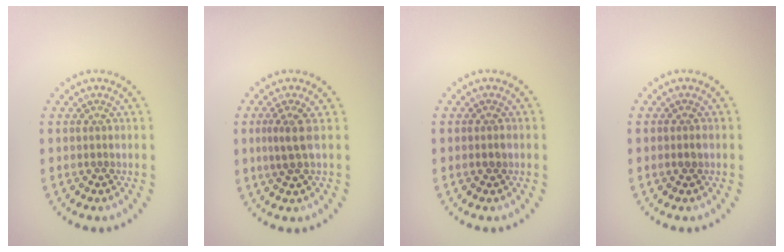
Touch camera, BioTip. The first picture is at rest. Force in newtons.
{"total": 2.1, "press": 1.5, "slide": 1.4}
{"total": 0.7, "press": 0.7, "slide": 0.2}
{"total": 0.8, "press": 0.8, "slide": 0.3}